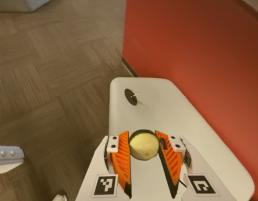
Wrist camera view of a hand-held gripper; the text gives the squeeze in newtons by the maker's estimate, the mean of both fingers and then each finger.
{"total": 11.2, "left": 11.5, "right": 10.9}